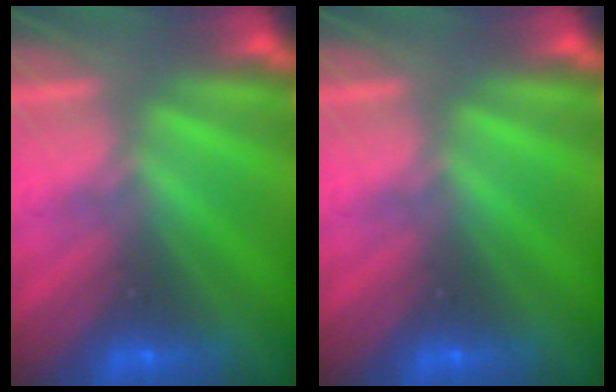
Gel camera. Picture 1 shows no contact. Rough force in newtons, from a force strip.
{"total": 0.0}